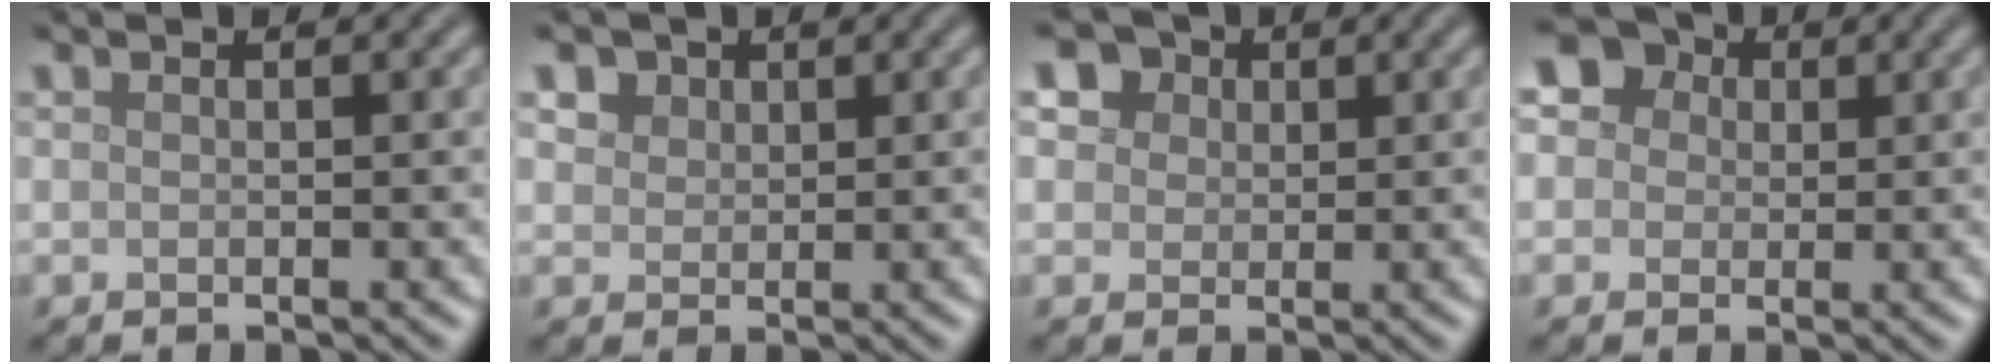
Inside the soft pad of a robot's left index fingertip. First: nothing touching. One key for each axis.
{"total": 3.5, "fx": 2.1, "fy": 2.4, "fz": 1.4, "tx": -0.046, "ty": 0.002, "tz": 0.039}
{"total": 6.7, "fx": 3.6, "fy": 4.9, "fz": 2.9, "tx": -0.067, "ty": 0.017, "tz": 0.044}
{"total": 7.6, "fx": 3.1, "fy": 6.2, "fz": 3.2, "tx": -0.060, "ty": 0.040, "tz": 0.021}